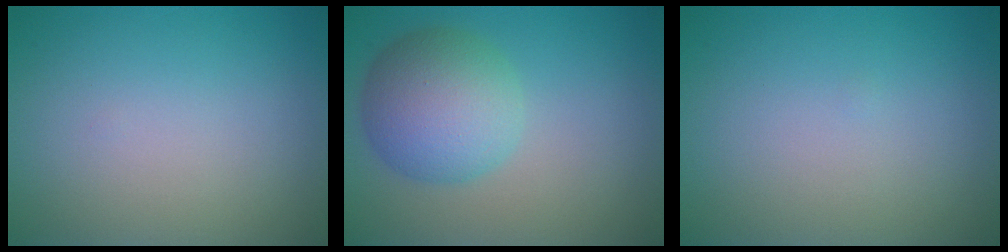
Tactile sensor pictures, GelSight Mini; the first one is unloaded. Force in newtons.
{"total": 6.2, "press": 6.2, "slide": 0.1}
{"total": 0.0}